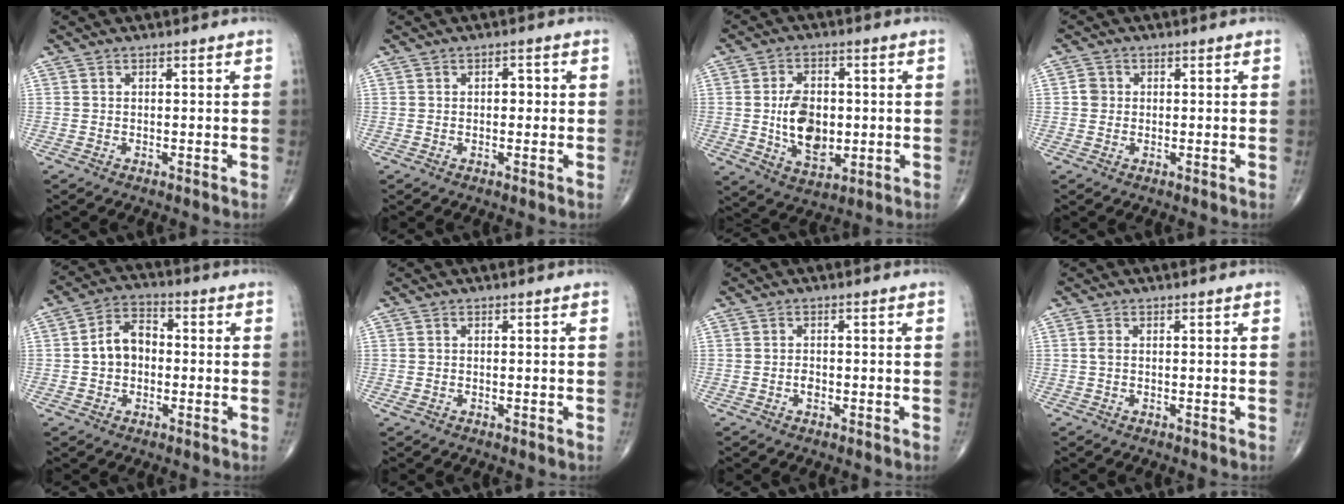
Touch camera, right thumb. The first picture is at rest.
{"total": 1.9, "force": [0.1, 1.3, 1.4], "torque": [-0.011, 0.005, -0.003]}
{"total": 11.1, "force": [-0.3, 7.2, 8.5], "torque": [-0.121, -0.006, 0.000]}
{"total": 2.1, "force": [0.1, 1.9, 0.7], "torque": [-0.002, 0.004, -0.001]}
{"total": 7.5, "force": [-0.3, 5.5, 5.1], "torque": [-0.071, 0.026, -0.017]}
{"total": 0.8, "force": [-0.3, 0.4, 0.7], "torque": [-0.012, 0.002, -0.002]}
{"total": 1.4, "force": [-0.5, 0.9, 1.0], "torque": [-0.013, 0.002, -0.008]}
{"total": 1.0, "force": [0.0, 0.5, 0.9], "torque": [-0.020, 0.000, -0.001]}